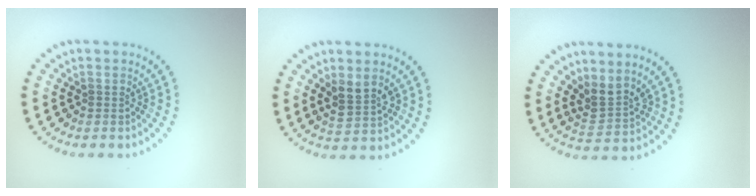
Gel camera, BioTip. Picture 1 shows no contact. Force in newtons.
{"total": 2.5, "press": 2.3, "slide": 0.9}
{"total": 2.7, "press": 1.9, "slide": 1.9}